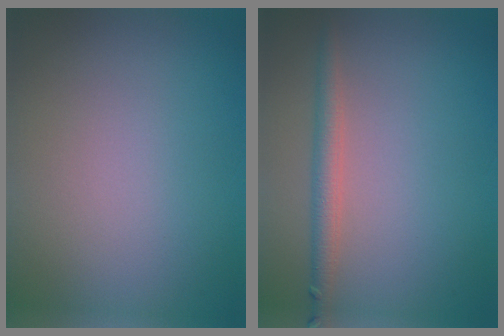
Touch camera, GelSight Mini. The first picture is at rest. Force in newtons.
{"total": 2.2, "press": 2.2, "slide": 0.1}